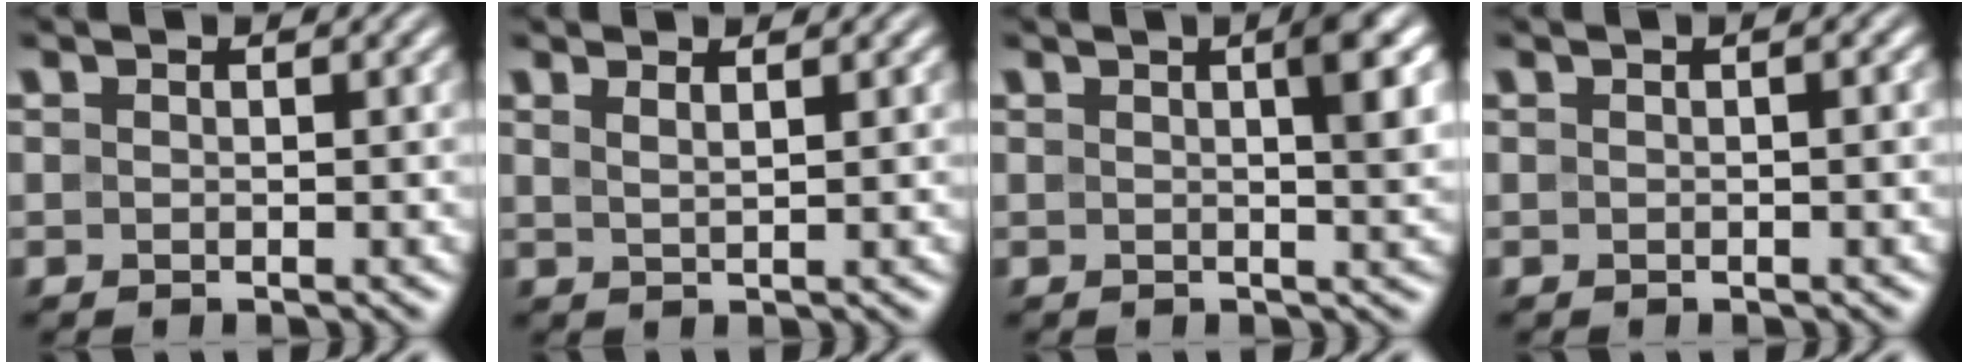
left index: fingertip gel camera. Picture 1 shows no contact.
{"total": 1.3, "force": [1.0, 0.3, 0.8], "torque": [-0.007, 0.004, 0.009]}
{"total": 3.5, "force": [0.8, 0.5, 3.4], "torque": [-0.042, 0.006, 0.008]}
{"total": 0.8, "force": [0.0, 0.0, 0.8], "torque": [-0.013, 0.000, 0.000]}